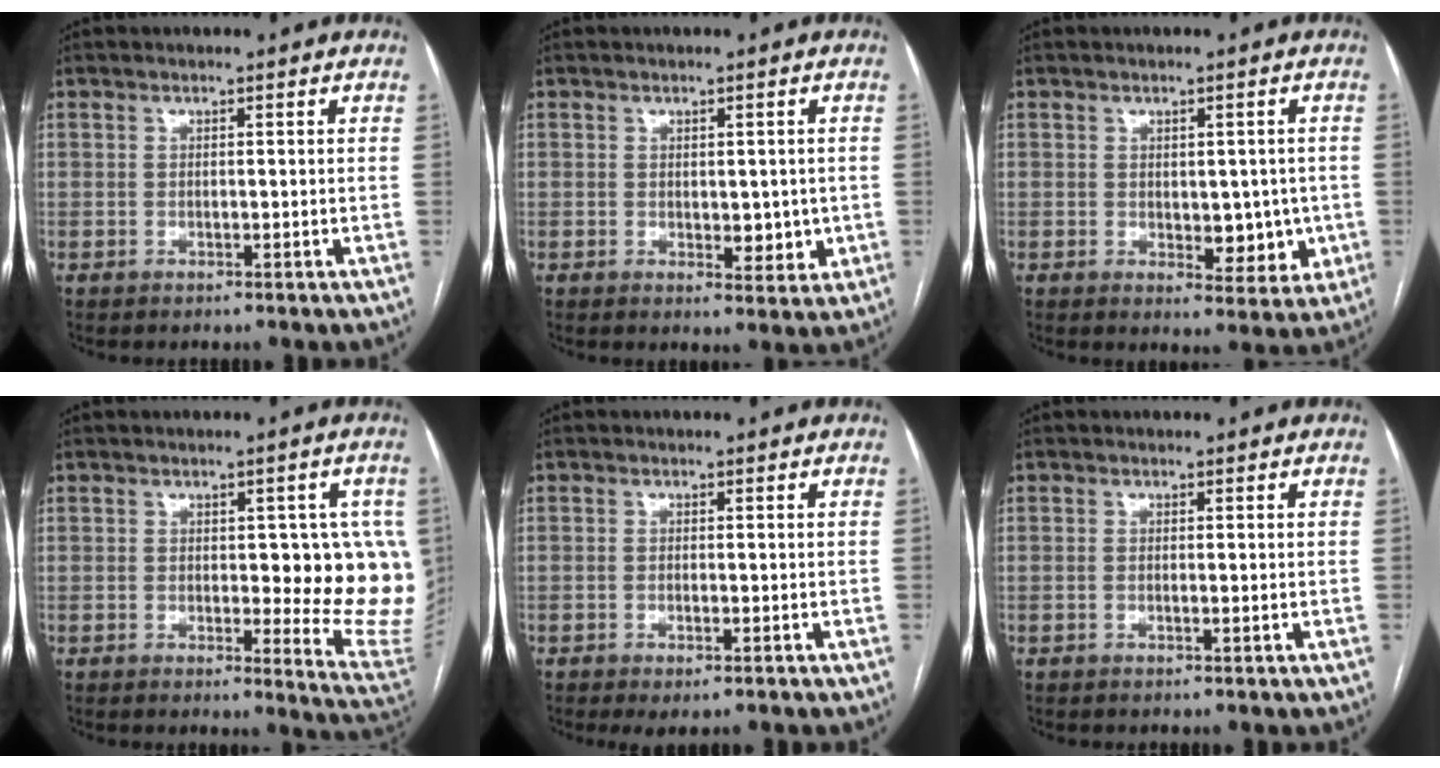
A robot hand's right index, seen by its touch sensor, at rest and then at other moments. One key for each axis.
{"total": 3.9, "fx": -0.2, "fy": 2.3, "fz": 3.1, "tx": -0.035, "ty": -0.004, "tz": 0.008}
{"total": 6.1, "fx": -0.4, "fy": 3.5, "fz": 5.0, "tx": -0.053, "ty": 0.000, "tz": 0.009}
{"total": 13.0, "fx": 0.5, "fy": 4.3, "fz": 12.2, "tx": -0.122, "ty": 0.001, "tz": 0.009}
{"total": 2.4, "fx": -1.4, "fy": 0.6, "fz": 1.9, "tx": -0.029, "ty": -0.004, "tz": -0.017}
{"total": 0.0}